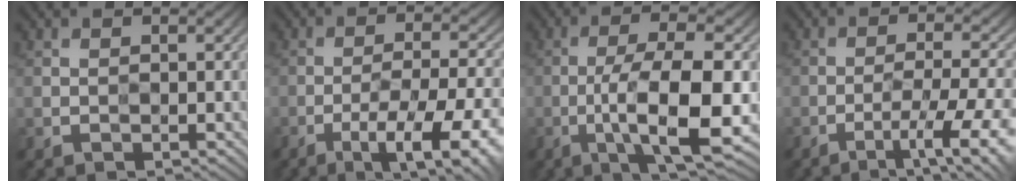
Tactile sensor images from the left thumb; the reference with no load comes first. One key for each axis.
{"total": 10.7, "fx": -5.5, "fy": 2.9, "fz": 8.7, "tx": -0.128, "ty": 0.002, "tz": -0.077}
{"total": 10.1, "fx": -2.8, "fy": 2.5, "fz": 9.4, "tx": -0.155, "ty": 0.002, "tz": -0.052}
{"total": 8.8, "fx": -4.3, "fy": 1.8, "fz": 7.4, "tx": -0.112, "ty": -0.003, "tz": -0.057}